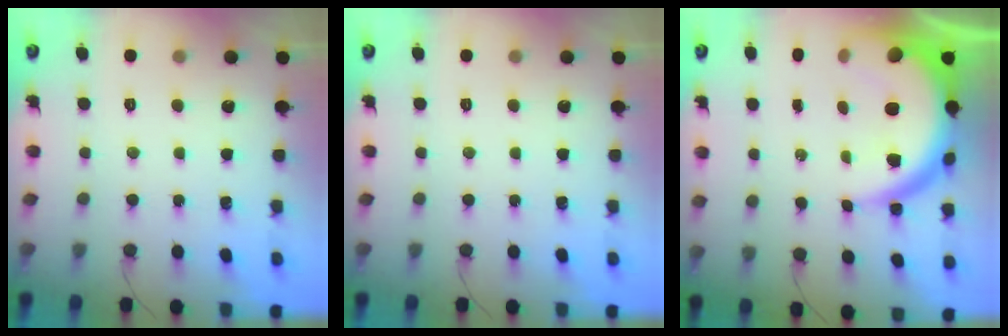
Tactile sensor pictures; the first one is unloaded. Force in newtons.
{"total": 0.0}
{"total": 14.2, "press": 14.2, "slide": 1.3}